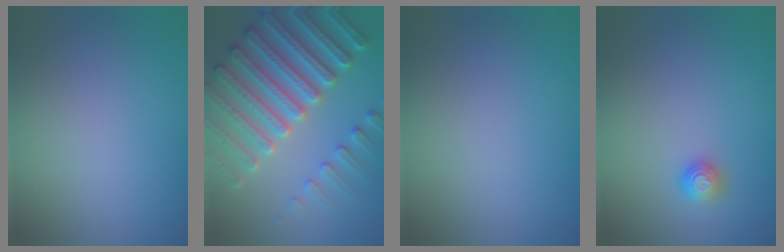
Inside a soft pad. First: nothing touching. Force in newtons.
{"total": 7.7, "press": 7.4, "slide": 1.9}
{"total": 0.0}
{"total": 1.1, "press": 1.1, "slide": 0.2}